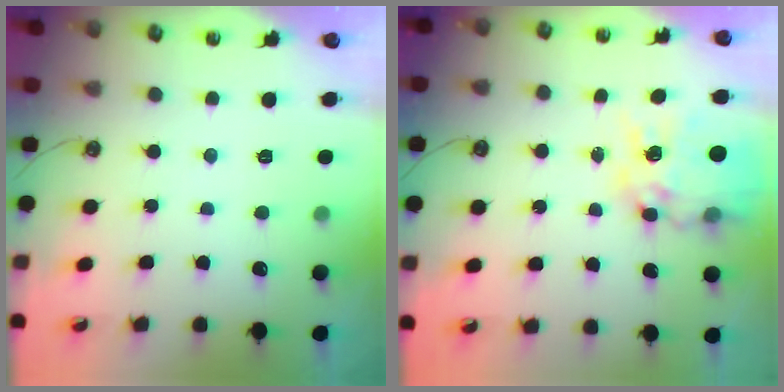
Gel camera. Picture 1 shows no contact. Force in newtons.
{"total": 16.9, "press": 16.8, "slide": 1.6}